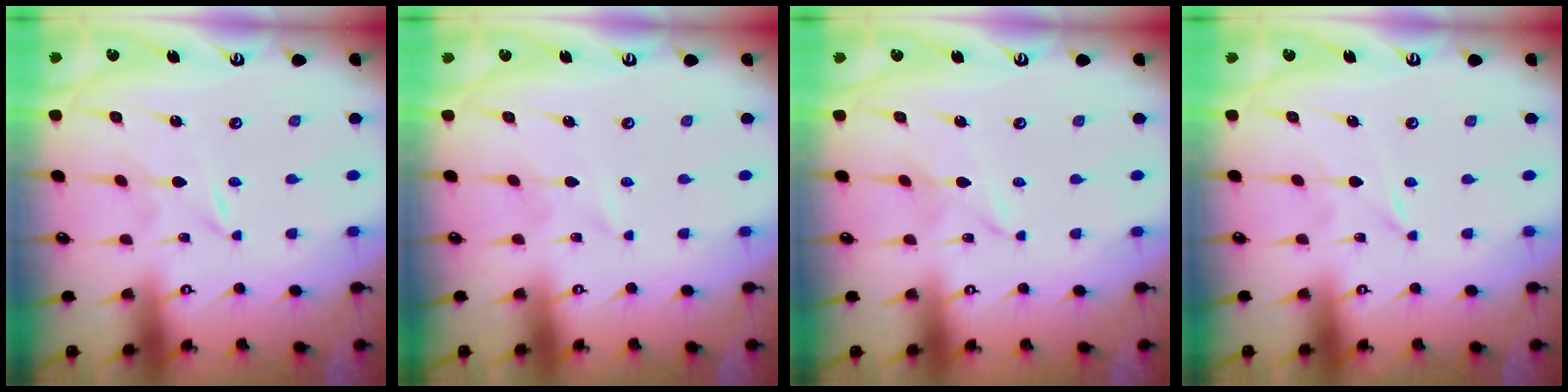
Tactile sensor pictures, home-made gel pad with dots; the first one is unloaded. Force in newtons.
{"total": 0.7, "press": 0.6, "slide": 0.1}
{"total": 1.4, "press": 1.4, "slide": 0.2}
{"total": 0.0}